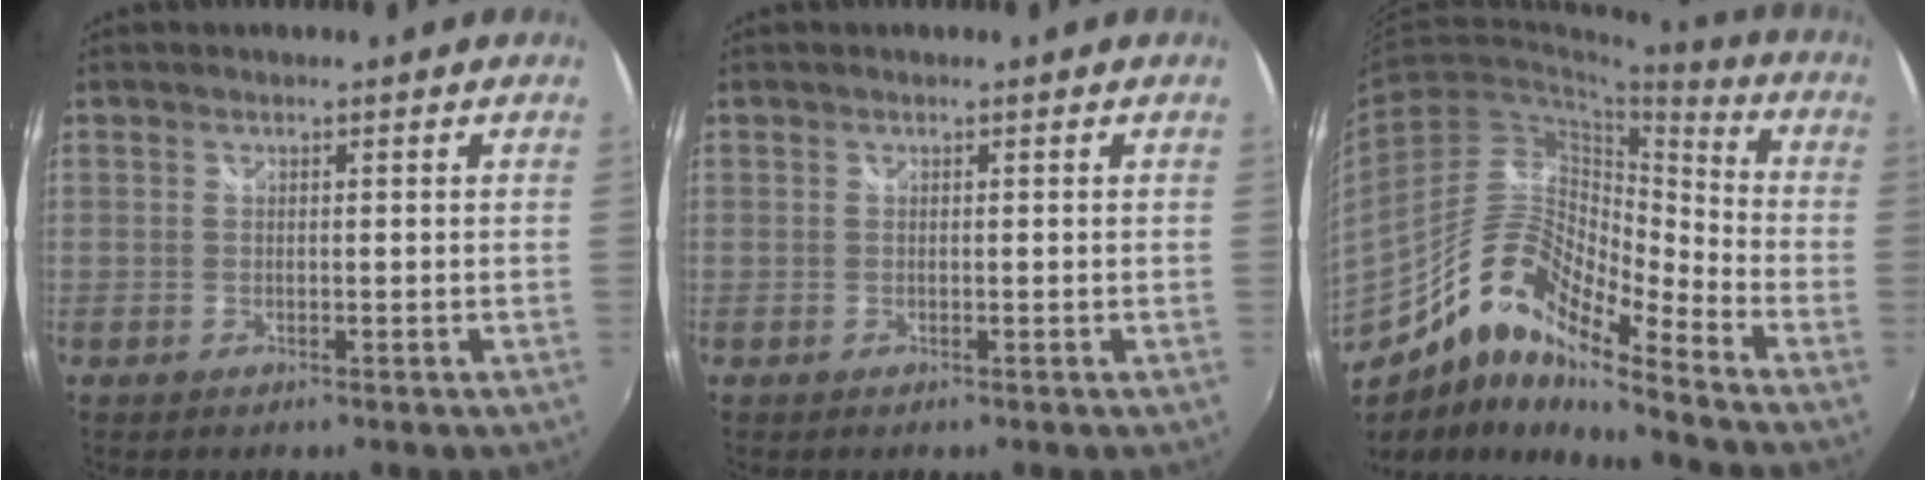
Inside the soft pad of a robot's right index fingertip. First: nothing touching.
{"total": 0.0}
{"total": 13.9, "force": [-9.6, 3.6, 9.4], "torque": [-0.165, 0.015, -0.193]}